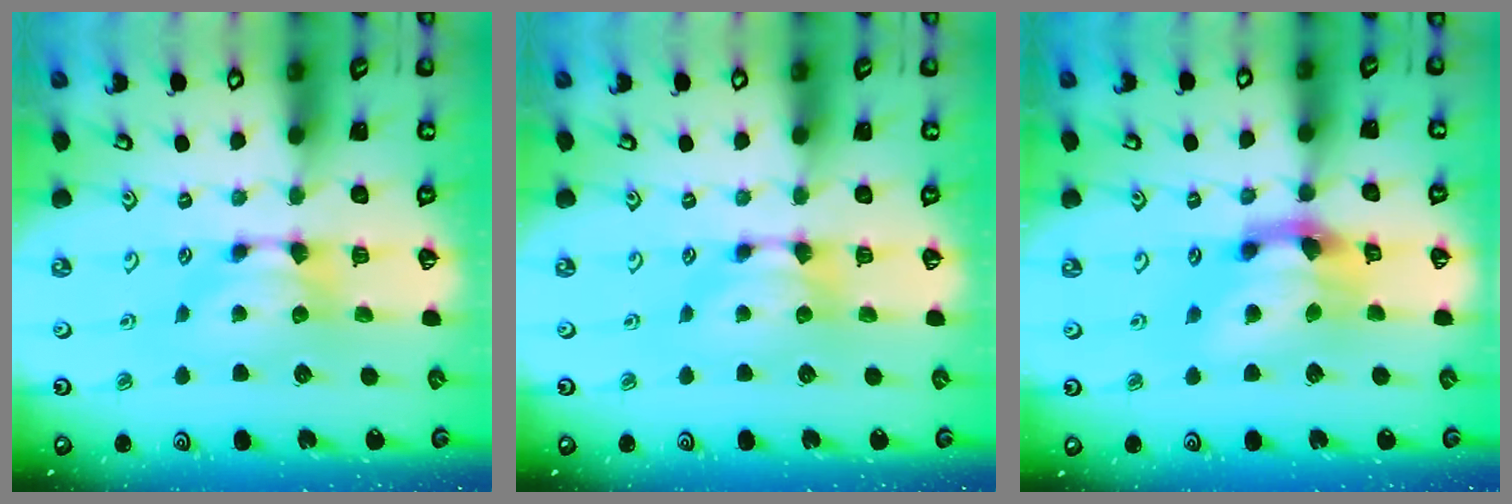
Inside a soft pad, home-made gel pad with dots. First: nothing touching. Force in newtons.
{"total": 0.0}
{"total": 5.6, "press": 5.0, "slide": 2.5}